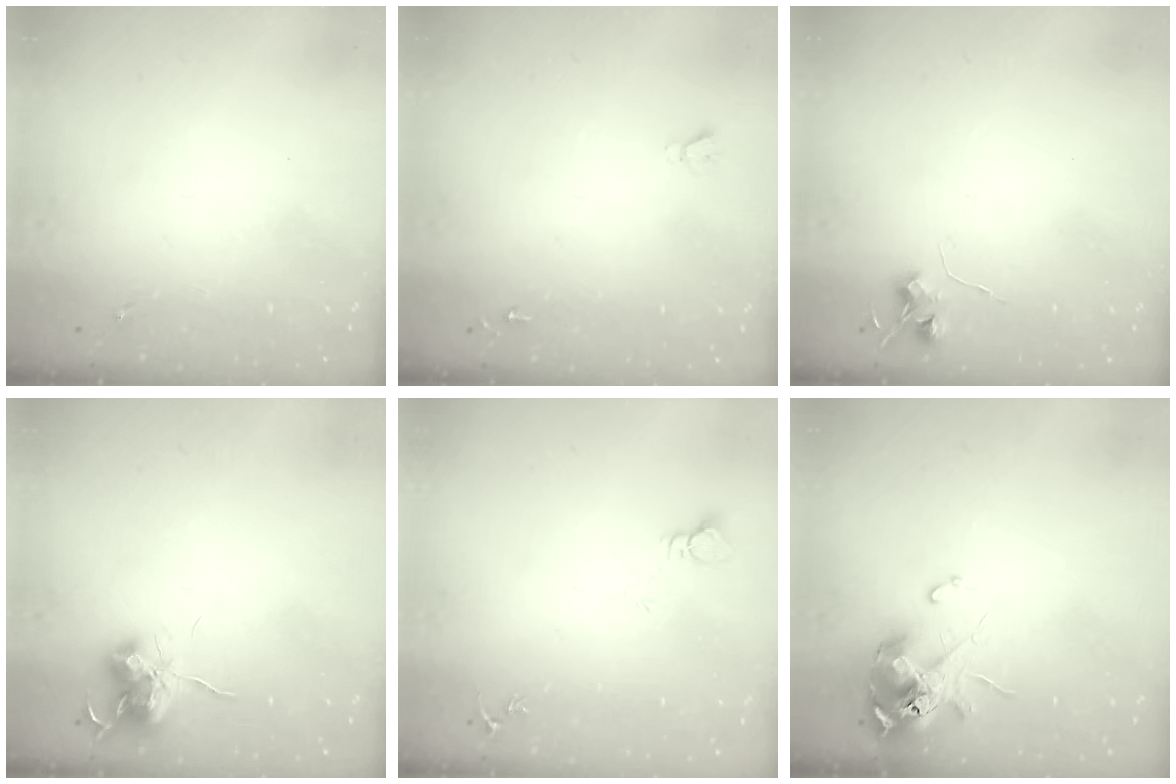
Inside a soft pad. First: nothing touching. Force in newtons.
{"total": 1.9, "press": 1.9, "slide": 0.2}
{"total": 5.8, "press": 5.8, "slide": 0.7}
{"total": 10.9, "press": 10.8, "slide": 0.8}
{"total": 3.7, "press": 3.7, "slide": 0.3}
{"total": 11.3, "press": 11.2, "slide": 1.5}